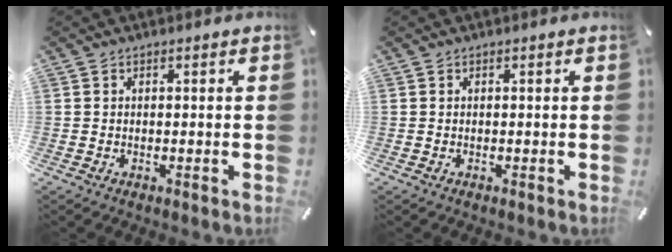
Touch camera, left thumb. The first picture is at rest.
{"total": 0.0}